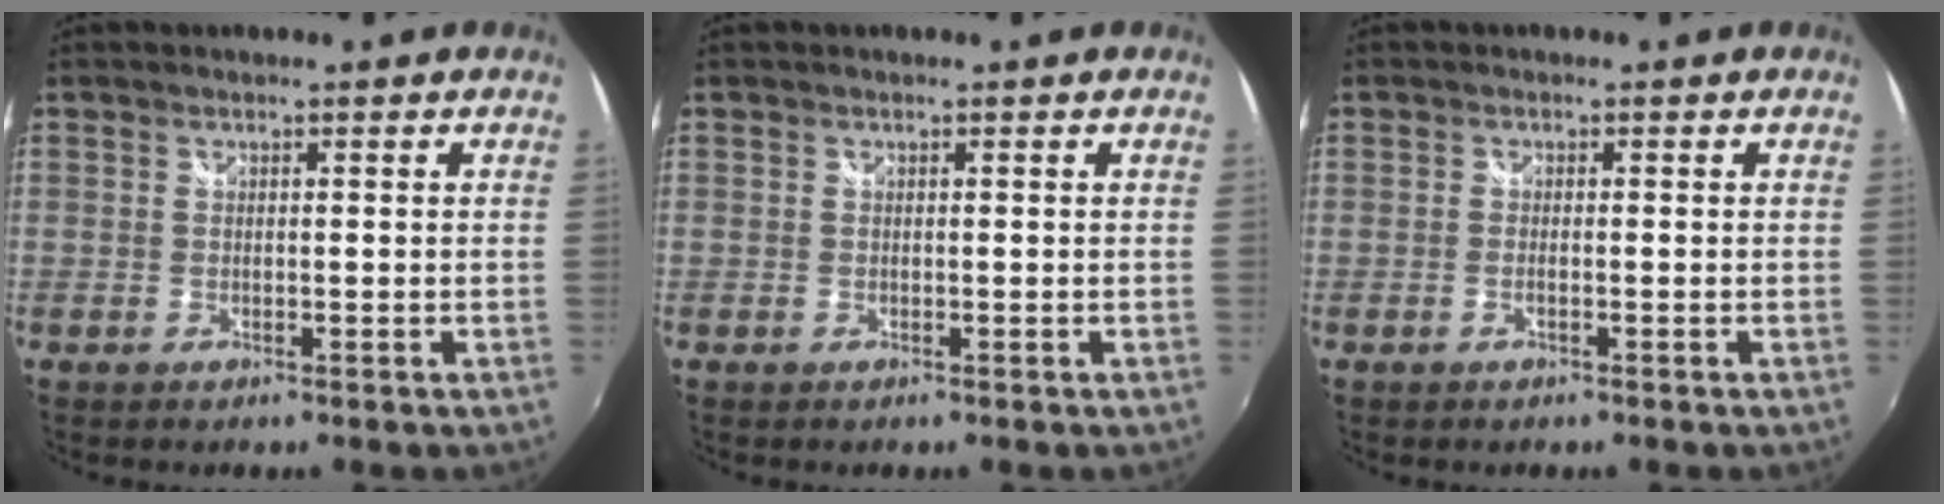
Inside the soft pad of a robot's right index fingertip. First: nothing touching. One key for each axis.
{"total": 0.0}
{"total": 0.8, "fx": -0.3, "fy": 0.1, "fz": 0.7, "tx": -0.015, "ty": -0.001, "tz": -0.006}